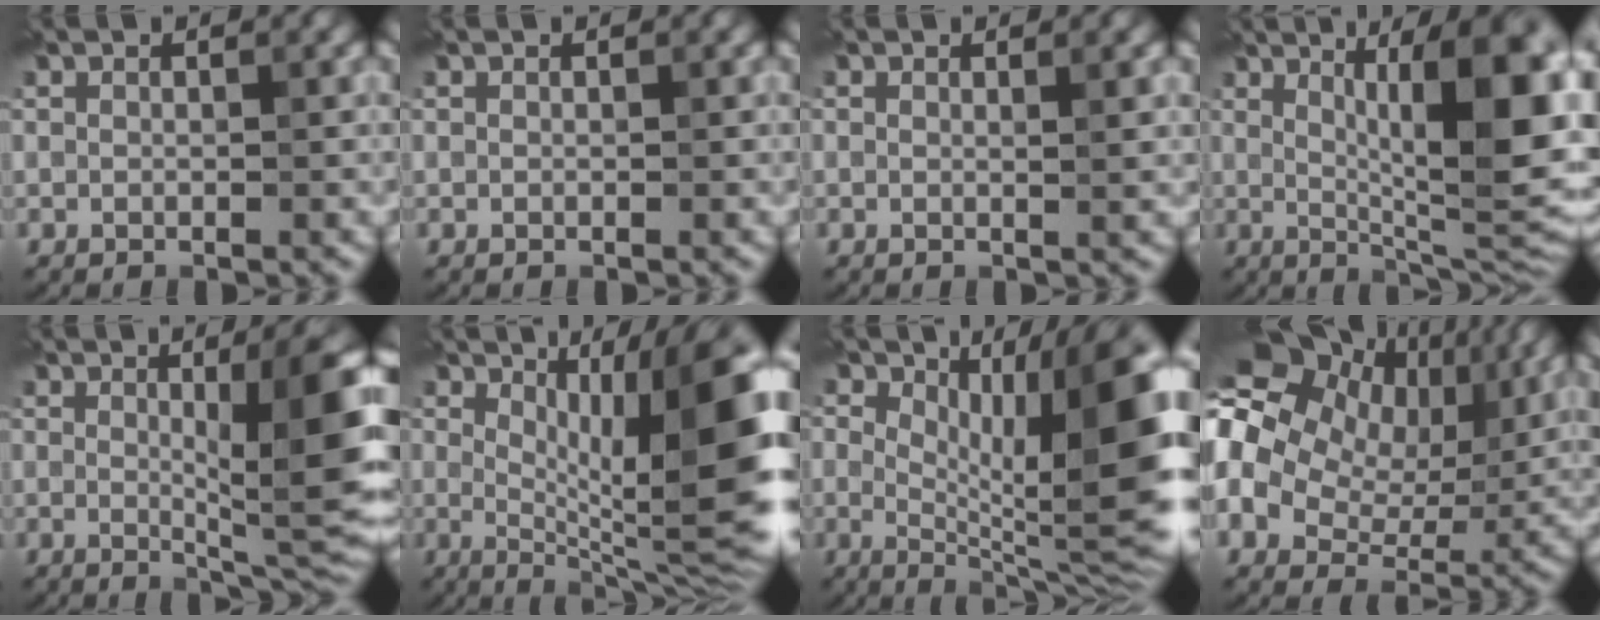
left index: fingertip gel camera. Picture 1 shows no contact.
{"total": 0.0}
{"total": 1.0, "force": [0.3, -0.1, 0.9], "torque": [-0.015, 0.001, 0.005]}
{"total": 12.8, "force": [2.7, 3.3, 12.1], "torque": [-0.135, 0.008, 0.050]}
{"total": 9.1, "force": [0.5, 1.8, 8.9], "torque": [-0.126, -0.005, 0.012]}
{"total": 11.9, "force": [1.3, 3.5, 11.3], "torque": [-0.153, 0.002, 0.019]}
{"total": 12.4, "force": [1.0, 4.7, 11.4], "torque": [-0.154, 0.004, 0.013]}
{"total": 16.1, "force": [4.2, 11.5, 10.4], "torque": [-0.217, 0.041, 0.069]}